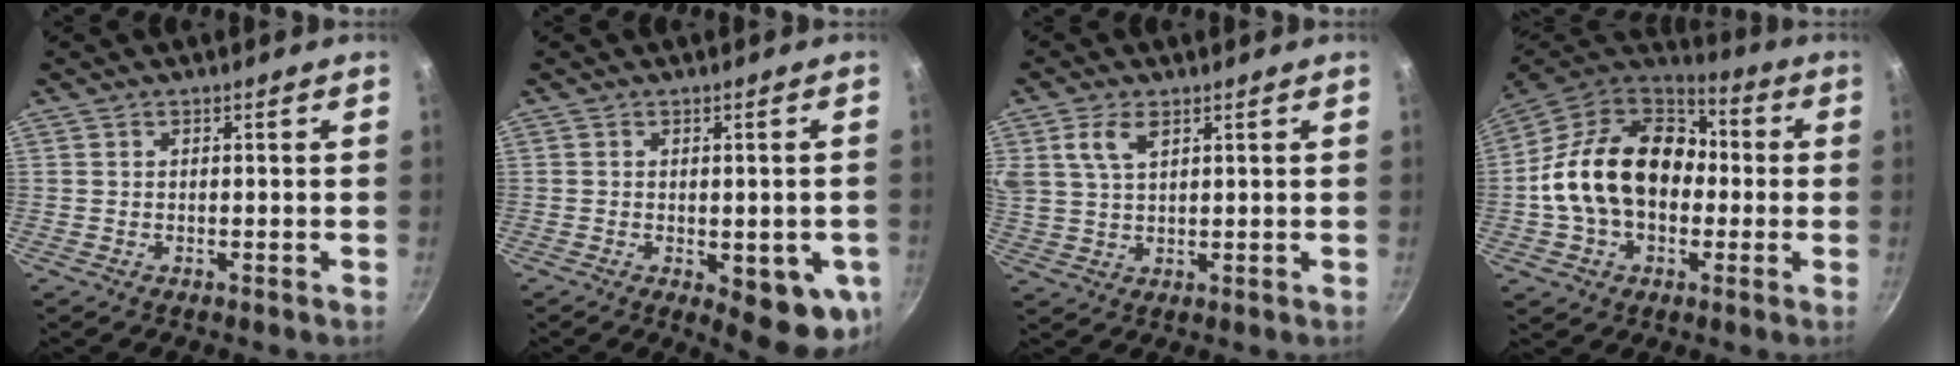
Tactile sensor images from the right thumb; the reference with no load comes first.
{"total": 11.4, "force": [-3.1, 4.5, 10.0], "torque": [-0.094, -0.008, -0.033]}
{"total": 6.3, "force": [2.9, 3.3, 4.5], "torque": [-0.082, 0.000, 0.057]}
{"total": 21.8, "force": [-0.2, 15.8, 15.0], "torque": [-0.237, 0.047, -0.012]}